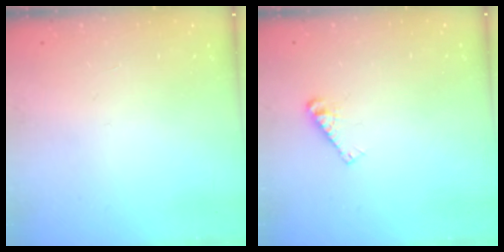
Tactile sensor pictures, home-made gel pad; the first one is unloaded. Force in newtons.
{"total": 4.3, "press": 4.3, "slide": 0.2}